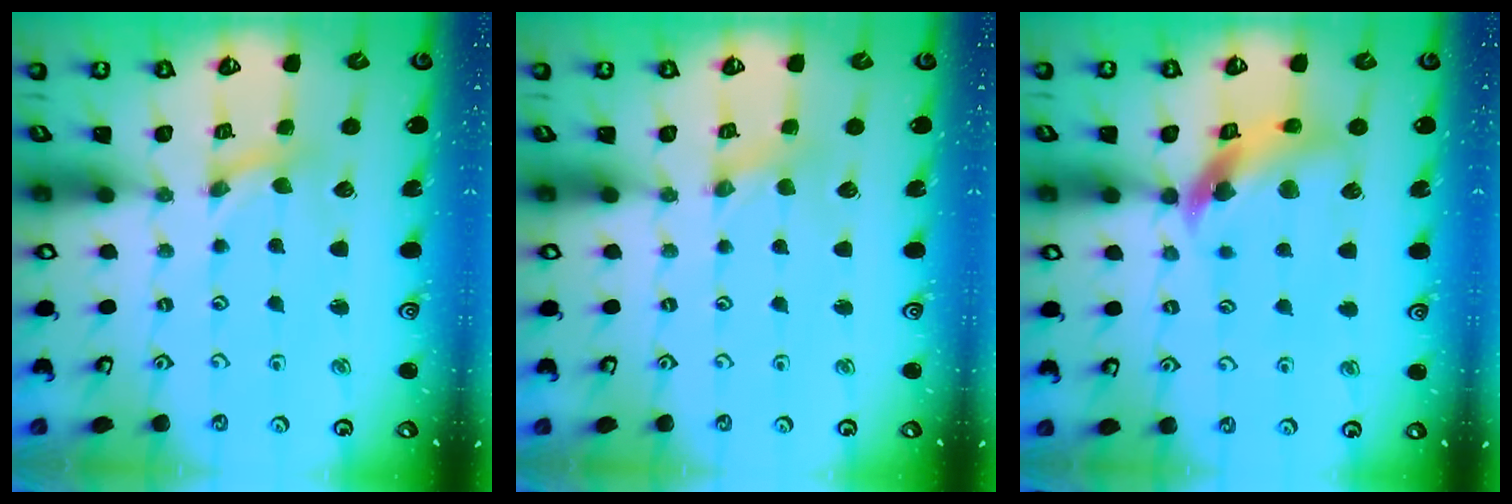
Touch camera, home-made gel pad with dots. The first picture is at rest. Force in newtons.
{"total": 0.7, "press": 0.7, "slide": 0.2}
{"total": 11.0, "press": 10.9, "slide": 1.5}